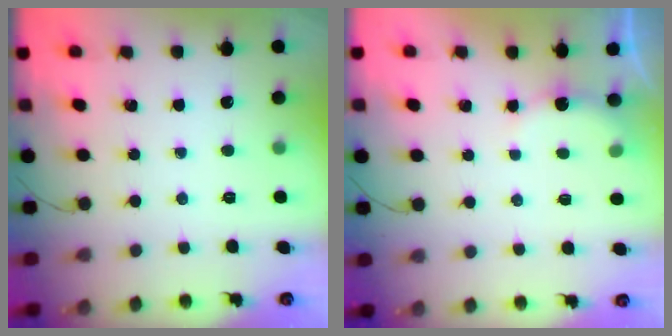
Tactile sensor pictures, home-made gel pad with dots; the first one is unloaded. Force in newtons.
{"total": 5.3, "press": 5.2, "slide": 1.1}